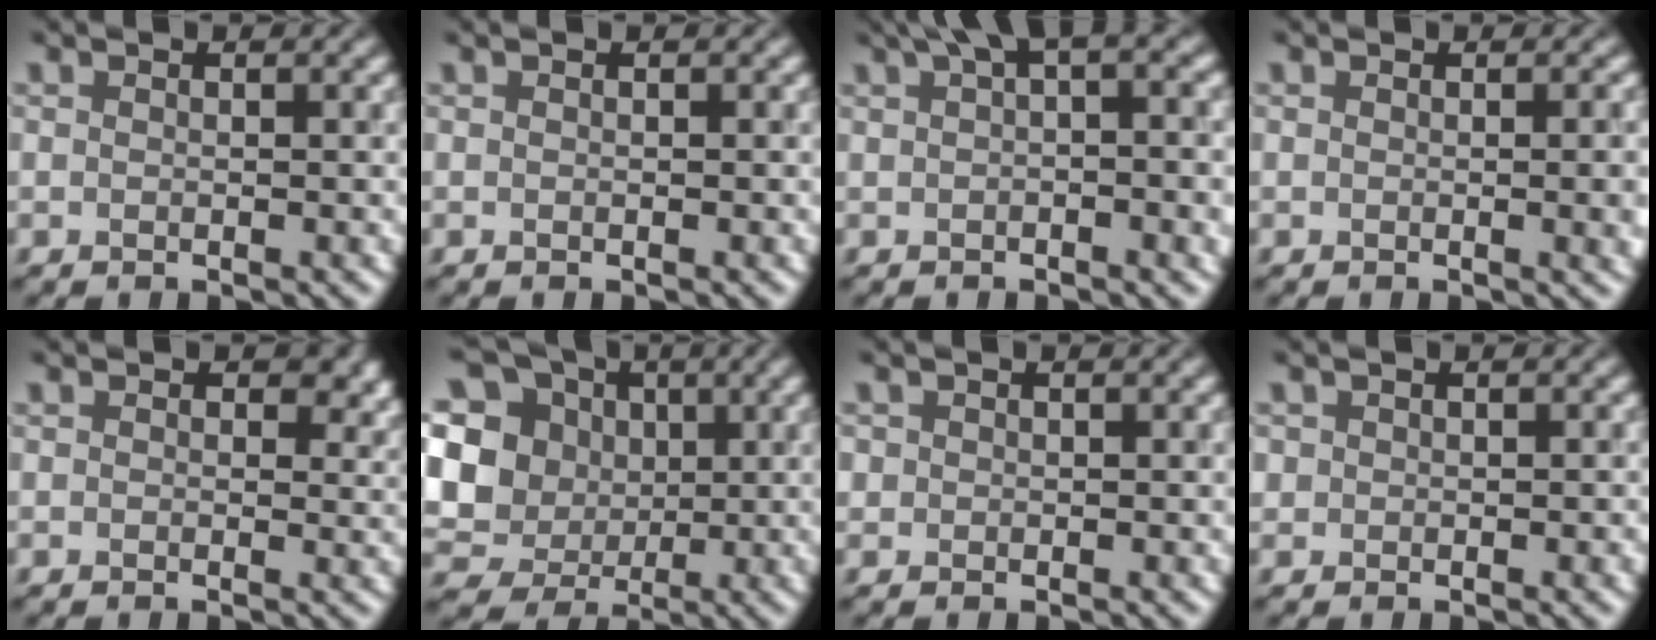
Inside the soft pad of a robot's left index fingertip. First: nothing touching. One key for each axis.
{"total": 0.0}
{"total": 6.6, "fx": 2.1, "fy": 1.9, "fz": 5.9, "tx": -0.076, "ty": 0.014, "tz": 0.029}
{"total": 3.7, "fx": -0.1, "fy": 1.4, "fz": 3.4, "tx": -0.024, "ty": -0.002, "tz": 0.000}
{"total": 2.9, "fx": 1.2, "fy": 2.1, "fz": 1.7, "tx": -0.019, "ty": -0.006, "tz": 0.009}
{"total": 14.3, "fx": 2.3, "fy": 12.8, "fz": 6.1, "tx": -0.187, "ty": 0.024, "tz": 0.023}
{"total": 0.9, "fx": 0.2, "fy": 0.9, "fz": 0.1, "tx": 0.006, "ty": -0.001, "tz": 0.000}
{"total": 1.2, "fx": 0.2, "fy": 1.1, "fz": 0.4, "tx": 0.000, "ty": -0.001, "tz": 0.001}